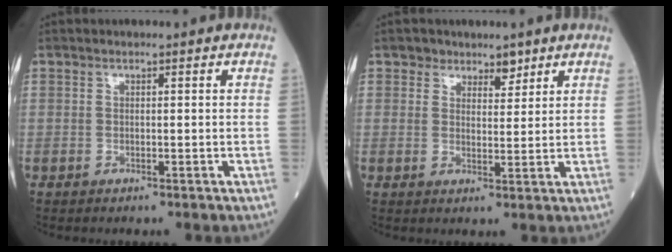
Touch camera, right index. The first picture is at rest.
{"total": 3.0, "force": [2.3, 1.8, 0.5], "torque": [0.006, -0.009, 0.034]}